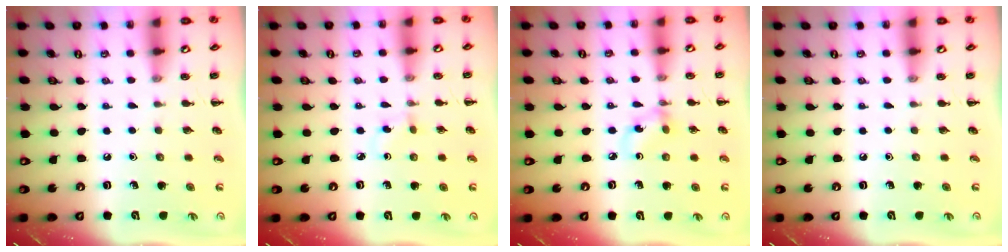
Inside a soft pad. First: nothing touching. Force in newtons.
{"total": 1.9, "press": 1.7, "slide": 0.9}
{"total": 3.7, "press": 3.7, "slide": 0.7}
{"total": 0.0}